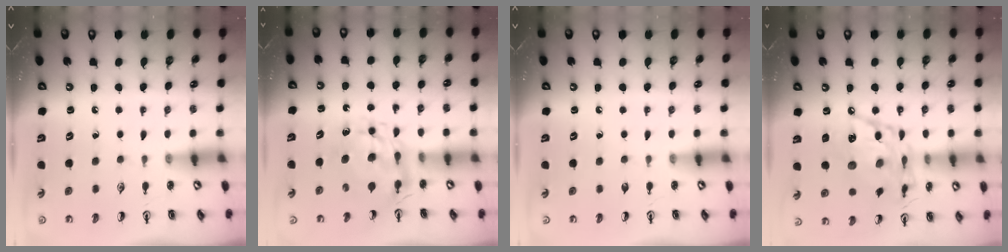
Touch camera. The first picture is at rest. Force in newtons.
{"total": 8.5, "press": 8.5, "slide": 0.8}
{"total": 0.0}
{"total": 17.6, "press": 17.5, "slide": 1.4}